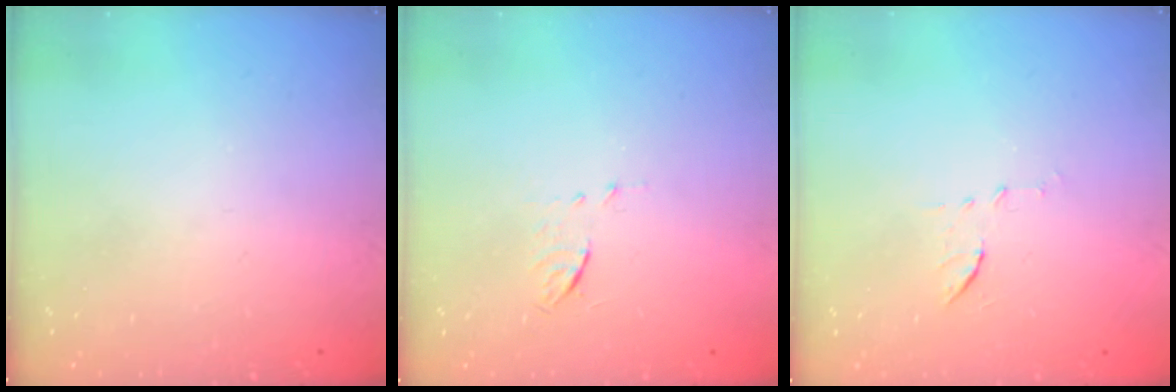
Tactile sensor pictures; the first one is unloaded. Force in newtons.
{"total": 4.2, "press": 4.1, "slide": 0.9}
{"total": 5.7, "press": 5.6, "slide": 1.3}